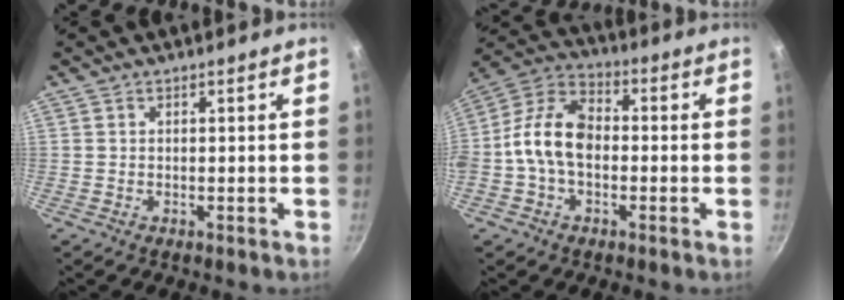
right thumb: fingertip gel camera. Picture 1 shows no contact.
{"total": 12.4, "force": [-1.3, 8.1, 9.2], "torque": [-0.156, 0.042, -0.047]}